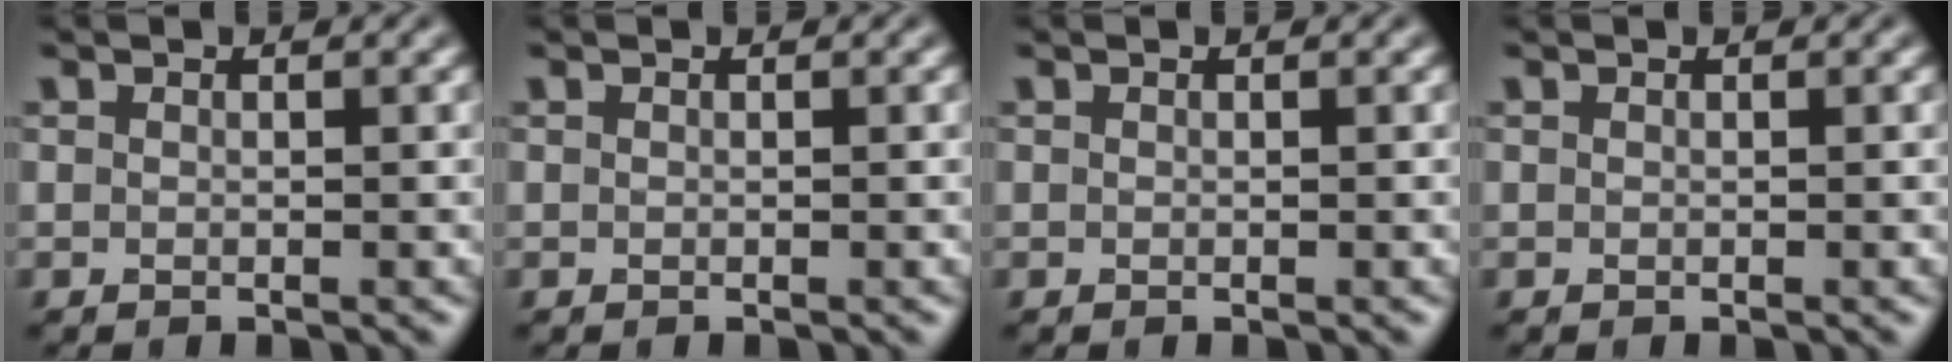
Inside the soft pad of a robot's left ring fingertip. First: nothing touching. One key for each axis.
{"total": 0.0}
{"total": 0.0}
{"total": 0.0}